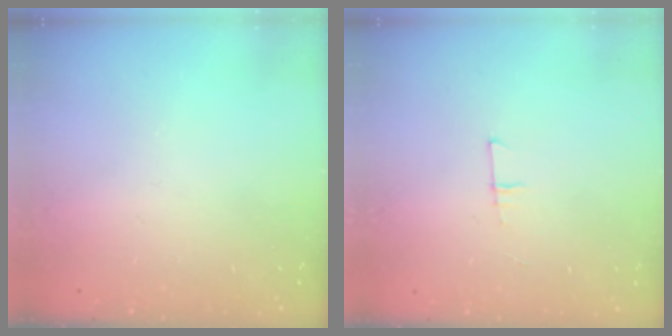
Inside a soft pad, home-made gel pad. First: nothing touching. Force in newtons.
{"total": 5.6, "press": 4.7, "slide": 2.9}